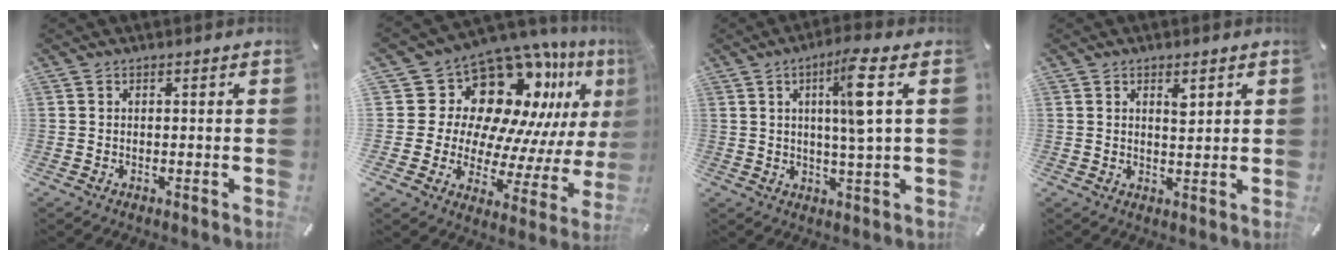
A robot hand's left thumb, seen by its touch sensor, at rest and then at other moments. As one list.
[{"total": 18.9, "force": [11.8, 11.4, 9.5], "torque": [-0.163, -0.123, 0.215]}, {"total": 9.3, "force": [2.8, 0.6, 8.8], "torque": [-0.150, -0.004, 0.036]}, {"total": 2.8, "force": [1.5, 1.0, 2.1], "torque": [-0.021, -0.008, 0.020]}]